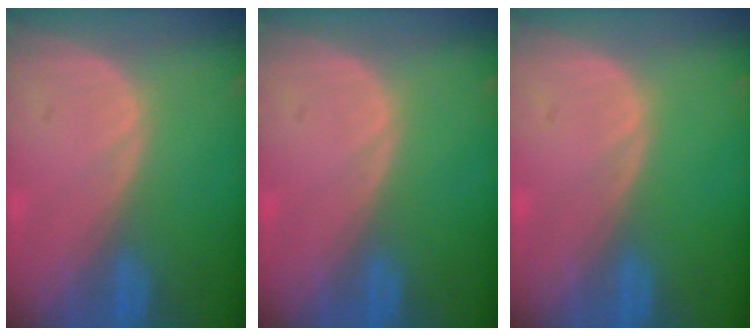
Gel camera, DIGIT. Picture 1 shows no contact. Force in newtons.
{"total": 0.0}
{"total": 0.0}